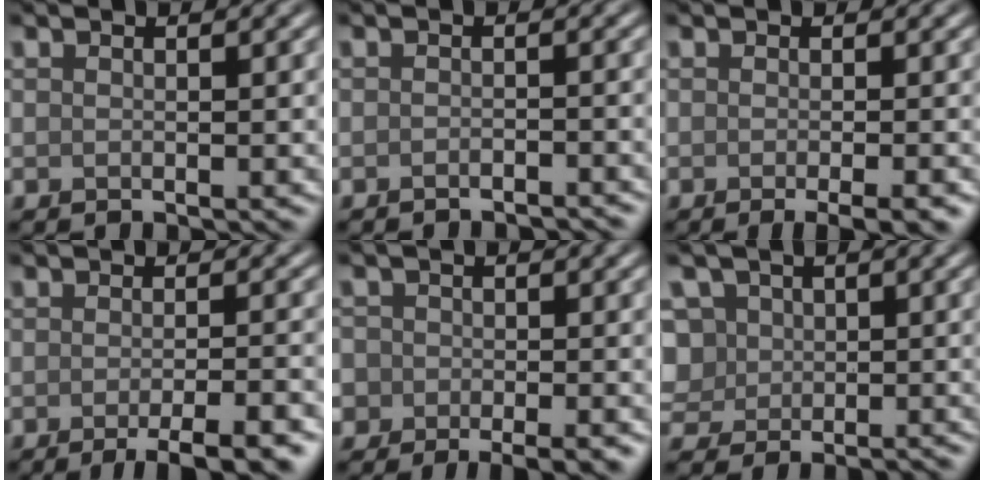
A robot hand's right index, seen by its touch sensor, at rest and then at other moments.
{"total": 2.1, "force": [-2.0, 0.2, 0.4], "torque": [0.000, 0.001, -0.026]}
{"total": 3.1, "force": [-1.4, 0.7, 2.7], "torque": [-0.028, -0.001, -0.019]}
{"total": 5.4, "force": [-2.9, 1.1, 4.4], "torque": [-0.053, -0.002, -0.041]}
{"total": 7.1, "force": [-4.1, 4.7, 3.3], "torque": [-0.021, -0.022, -0.057]}
{"total": 8.3, "force": [0.3, 7.4, 3.7], "torque": [-0.081, 0.025, -0.027]}